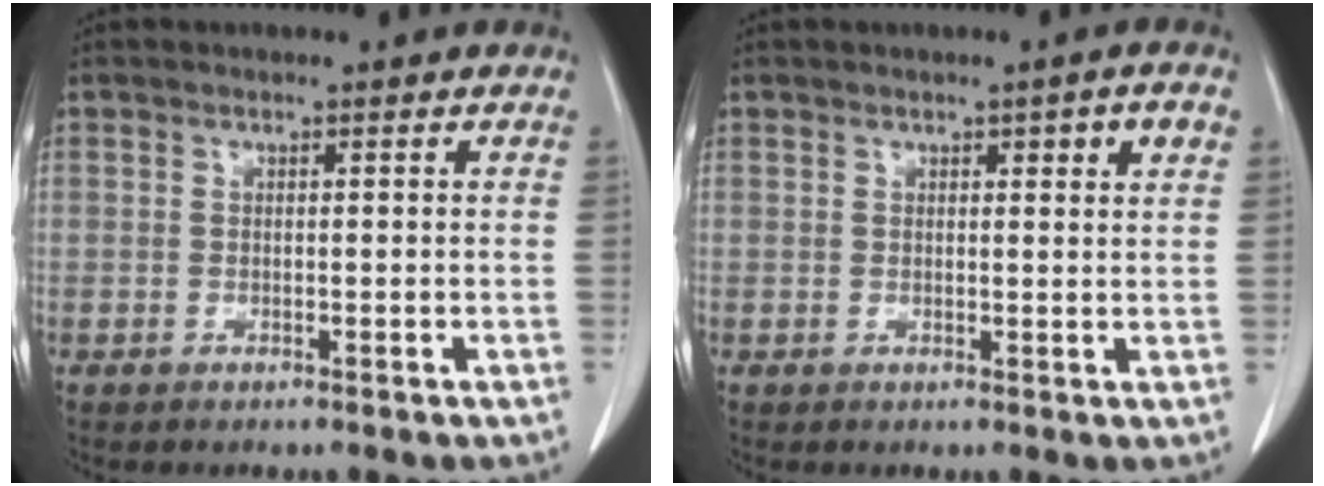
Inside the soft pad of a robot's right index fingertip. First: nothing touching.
{"total": 2.9, "force": [1.4, 0.4, 2.6], "torque": [-0.033, 0.003, 0.018]}